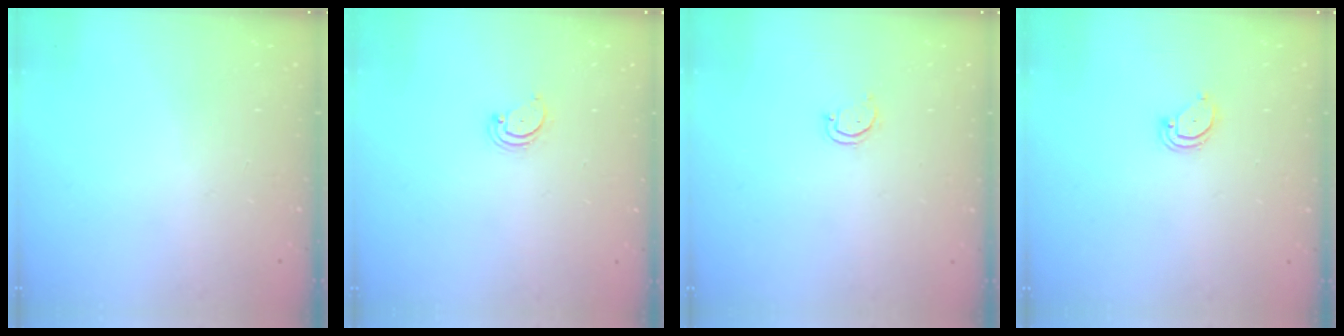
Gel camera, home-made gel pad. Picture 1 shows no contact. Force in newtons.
{"total": 2.6, "press": 2.5, "slide": 0.3}
{"total": 2.6, "press": 2.6, "slide": 0.2}
{"total": 2.9, "press": 2.9, "slide": 0.2}